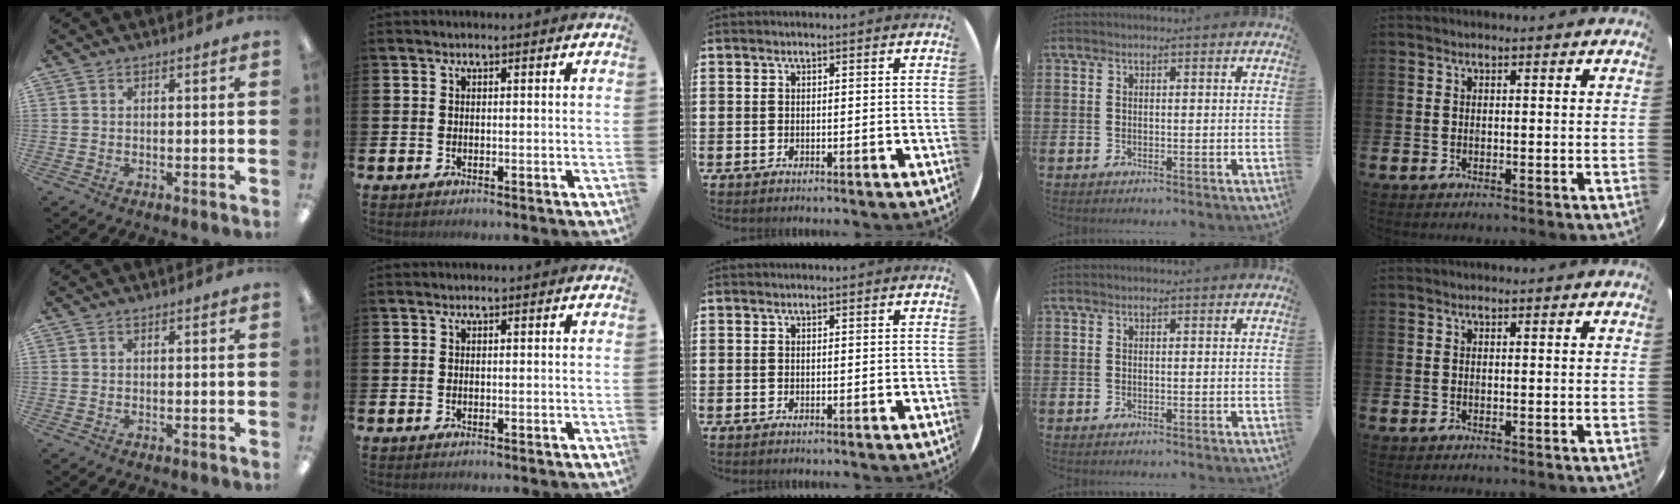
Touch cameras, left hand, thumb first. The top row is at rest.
{}